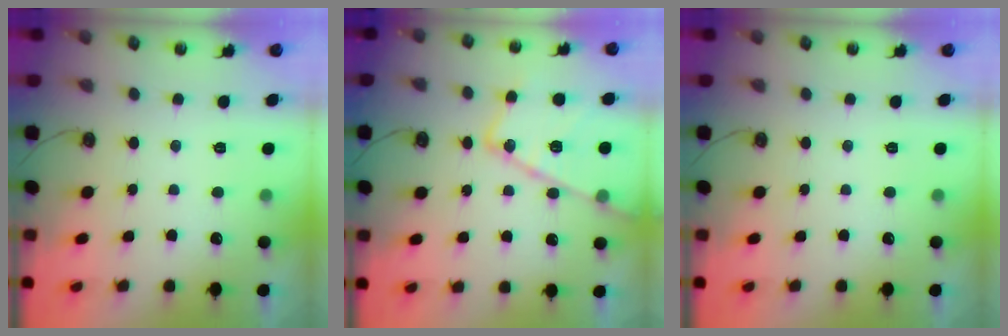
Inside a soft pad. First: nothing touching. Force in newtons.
{"total": 19.4, "press": 19.3, "slide": 1.7}
{"total": 0.0}